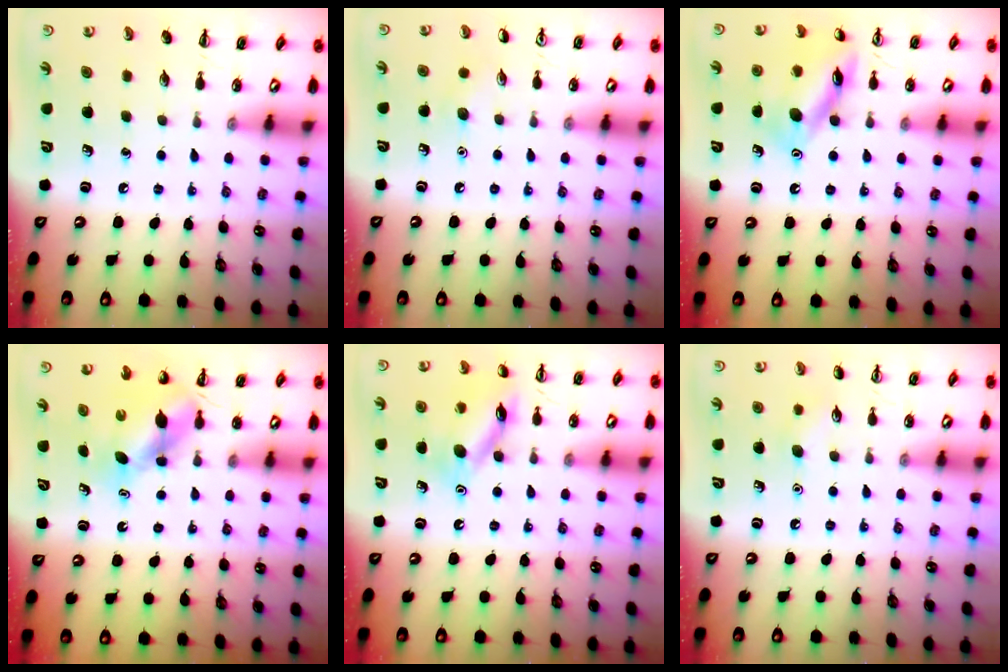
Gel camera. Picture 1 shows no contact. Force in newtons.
{"total": 4.0, "press": 3.8, "slide": 1.4}
{"total": 13.1, "press": 13.0, "slide": 1.1}
{"total": 5.3, "press": 5.2, "slide": 0.6}
{"total": 12.7, "press": 12.6, "slide": 1.1}
{"total": 6.4, "press": 6.2, "slide": 1.7}